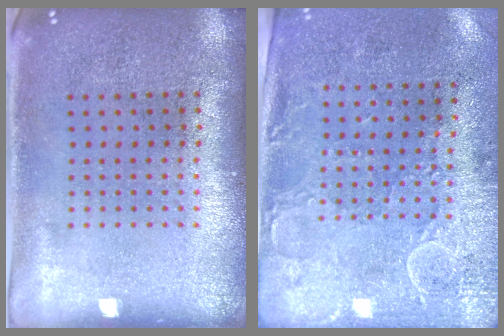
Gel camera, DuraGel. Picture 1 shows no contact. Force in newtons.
{"total": 3.0, "press": 2.4, "slide": 1.8}